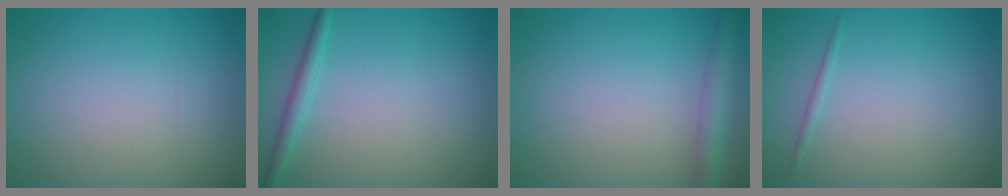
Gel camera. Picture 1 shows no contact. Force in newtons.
{"total": 1.6, "press": 1.6, "slide": 0.0}
{"total": 2.6, "press": 2.6, "slide": 0.0}
{"total": 0.6, "press": 0.6, "slide": 0.1}